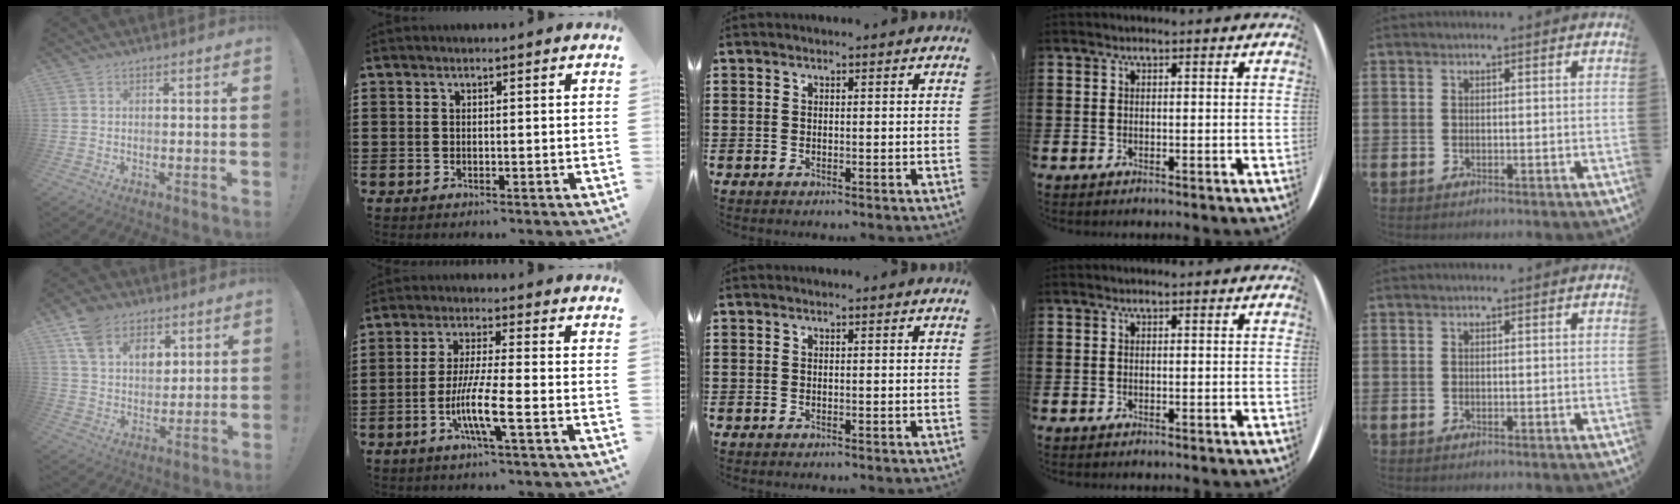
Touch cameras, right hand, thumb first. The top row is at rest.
{"thumb": {"total": 12.9, "force": [7.3, 8.9, 5.9], "torque": [-0.101, -0.033, 0.142]}, "index": {"total": 7.8, "force": [-3.0, 0.5, 7.2], "torque": [-0.154, -0.016, -0.063]}}